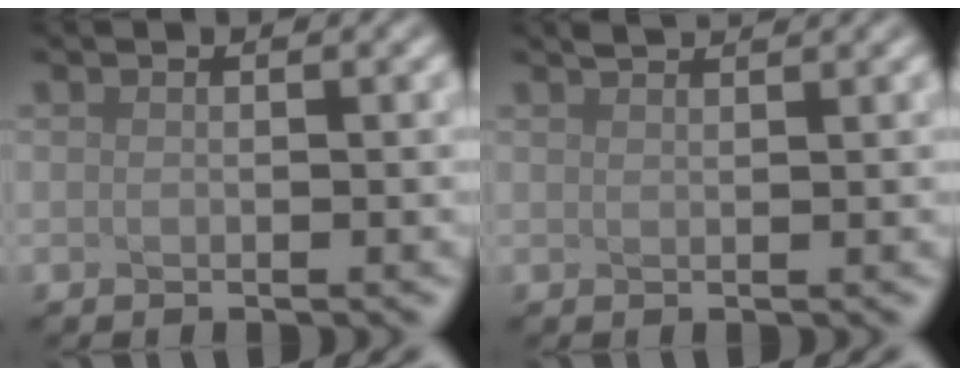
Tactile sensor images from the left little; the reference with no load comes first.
{"total": 2.0, "force": [1.8, 0.3, 0.7], "torque": [-0.004, 0.012, 0.013]}